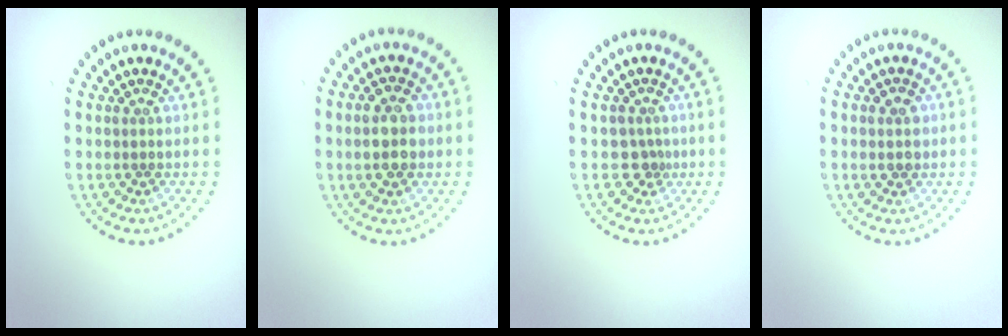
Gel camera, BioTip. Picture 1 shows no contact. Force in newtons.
{"total": 3.8, "press": 3.8, "slide": 0.2}
{"total": 1.3, "press": 0.8, "slide": 1.0}
{"total": 1.6, "press": 1.6, "slide": 0.4}